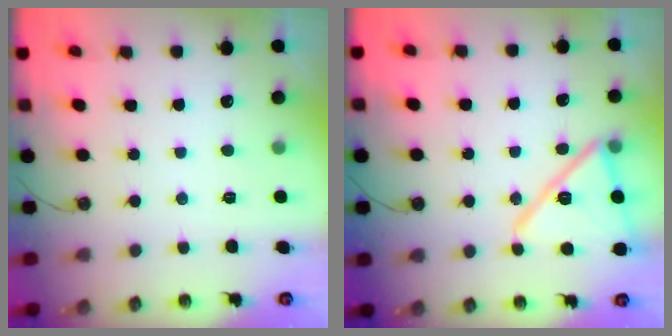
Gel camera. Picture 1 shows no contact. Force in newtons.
{"total": 15.9, "press": 15.8, "slide": 1.0}